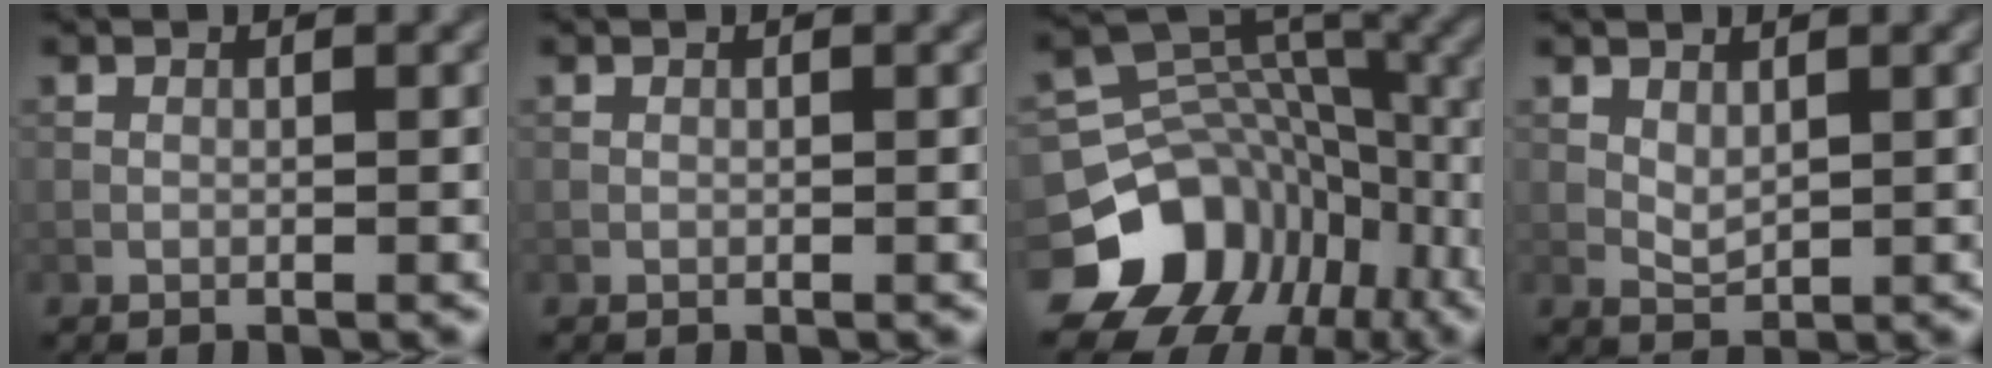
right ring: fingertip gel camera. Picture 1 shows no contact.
{"total": 0.0}
{"total": 12.6, "force": [-6.4, 9.7, 4.9], "torque": [-0.105, 0.020, -0.107]}
{"total": 1.5, "force": [0.6, 0.8, 1.1], "torque": [-0.026, -0.003, 0.018]}